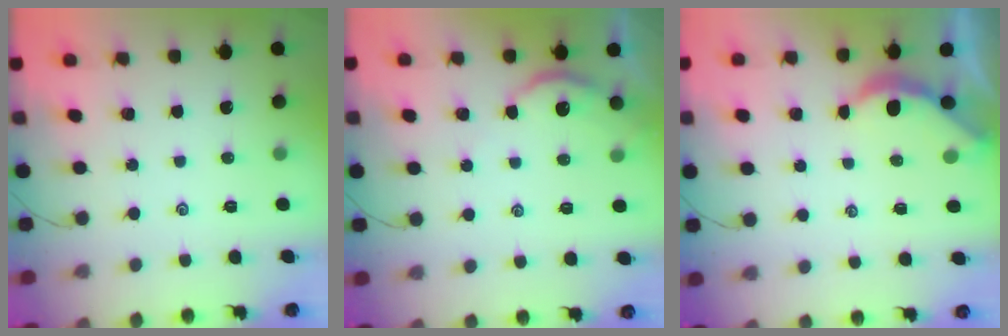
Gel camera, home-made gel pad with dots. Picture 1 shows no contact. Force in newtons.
{"total": 3.1, "press": 3.0, "slide": 0.3}
{"total": 2.9, "press": 2.9, "slide": 0.2}